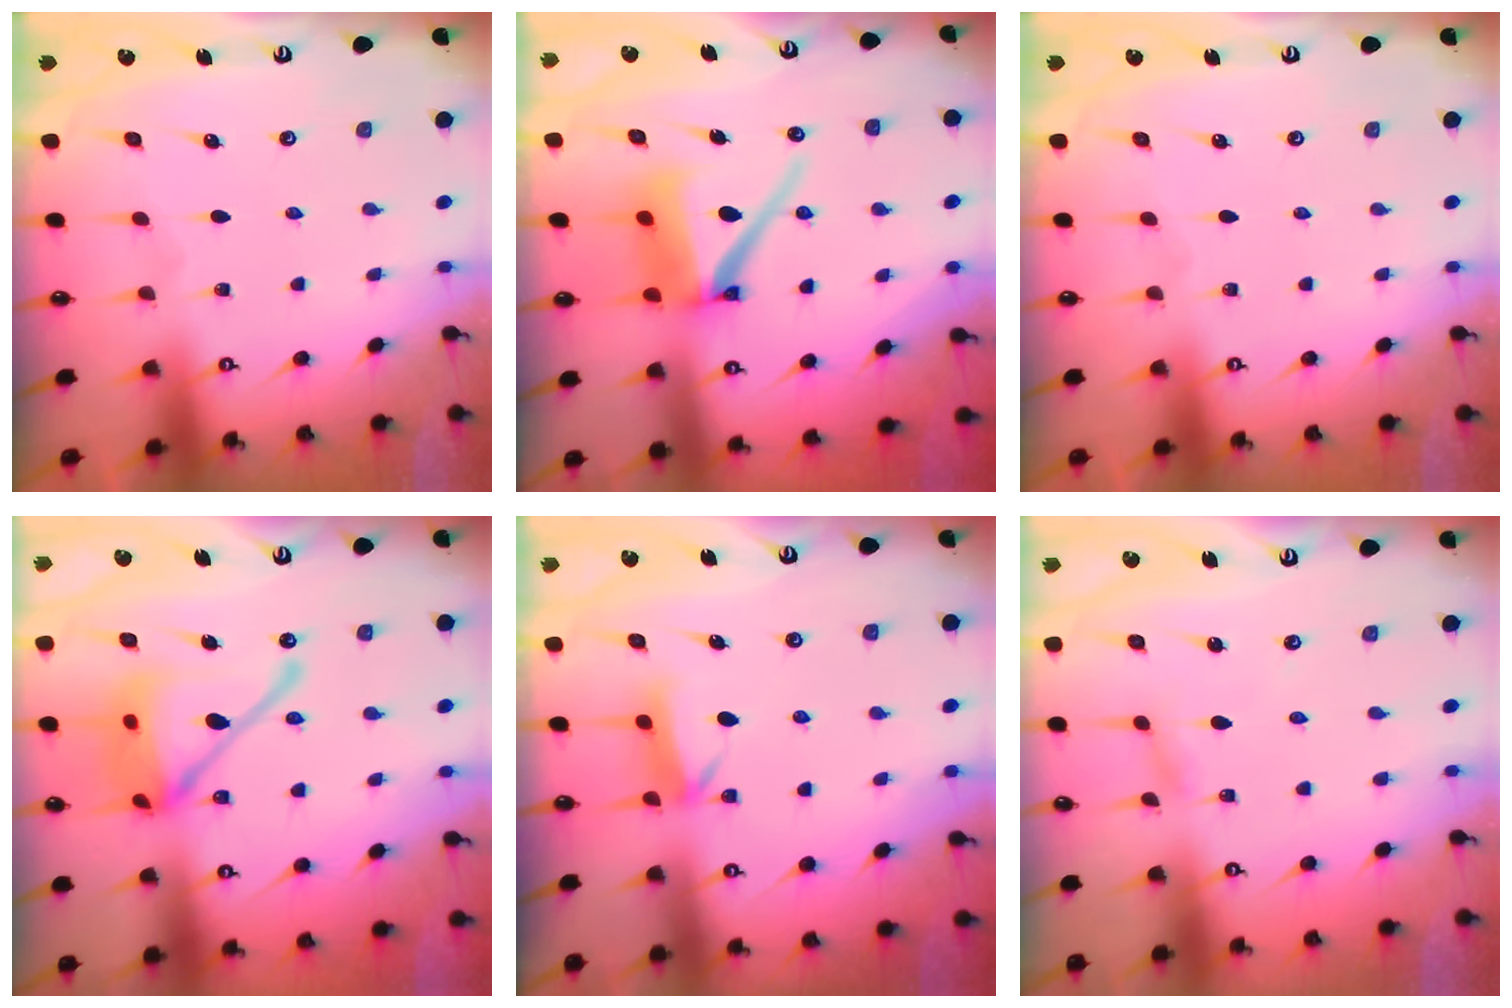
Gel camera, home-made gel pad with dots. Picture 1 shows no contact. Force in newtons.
{"total": 11.4, "press": 11.3, "slide": 1.2}
{"total": 0.0}
{"total": 17.8, "press": 17.7, "slide": 2.0}
{"total": 6.1, "press": 6.0, "slide": 0.9}
{"total": 2.5, "press": 2.5, "slide": 0.1}